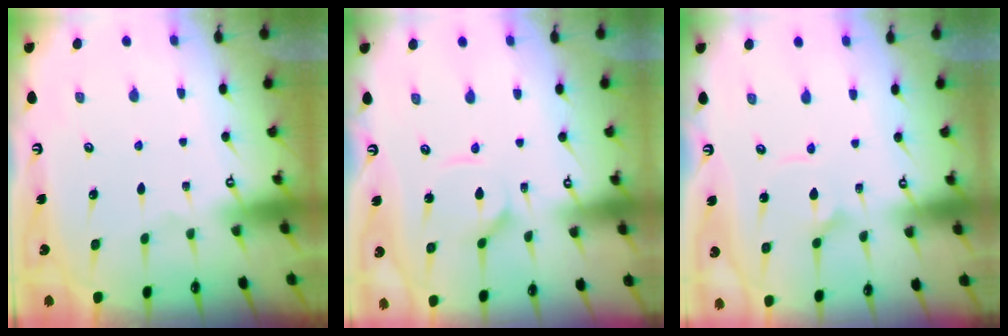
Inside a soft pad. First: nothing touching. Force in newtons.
{"total": 2.8, "press": 2.8, "slide": 0.3}
{"total": 2.7, "press": 2.7, "slide": 0.2}